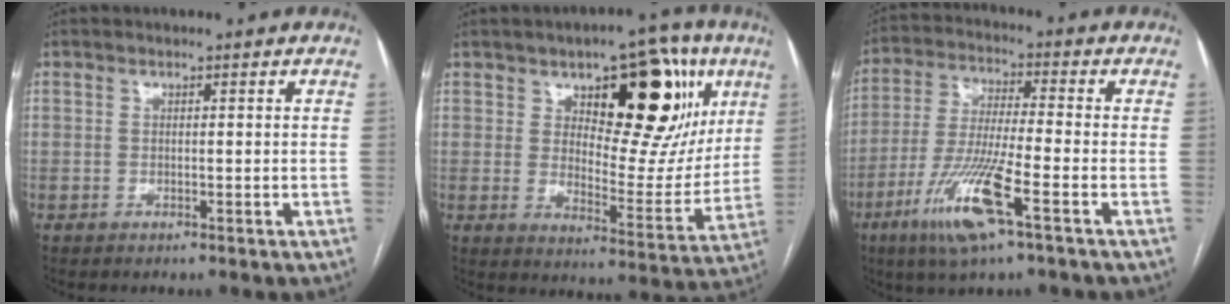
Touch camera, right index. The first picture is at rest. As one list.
[{"total": 19.7, "force": [8.7, 8.7, 15.4], "torque": [-0.194, 0.016, 0.132]}, {"total": 12.4, "force": [-6.0, 0.7, 10.9], "torque": [-0.225, -0.021, -0.113]}]